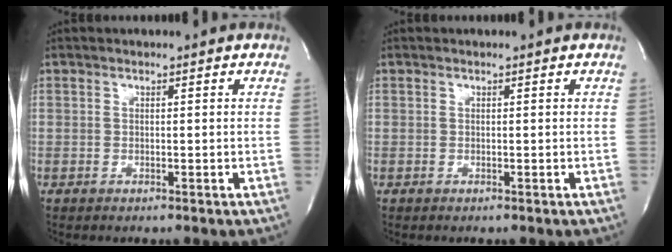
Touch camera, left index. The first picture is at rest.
{"total": 0.0}